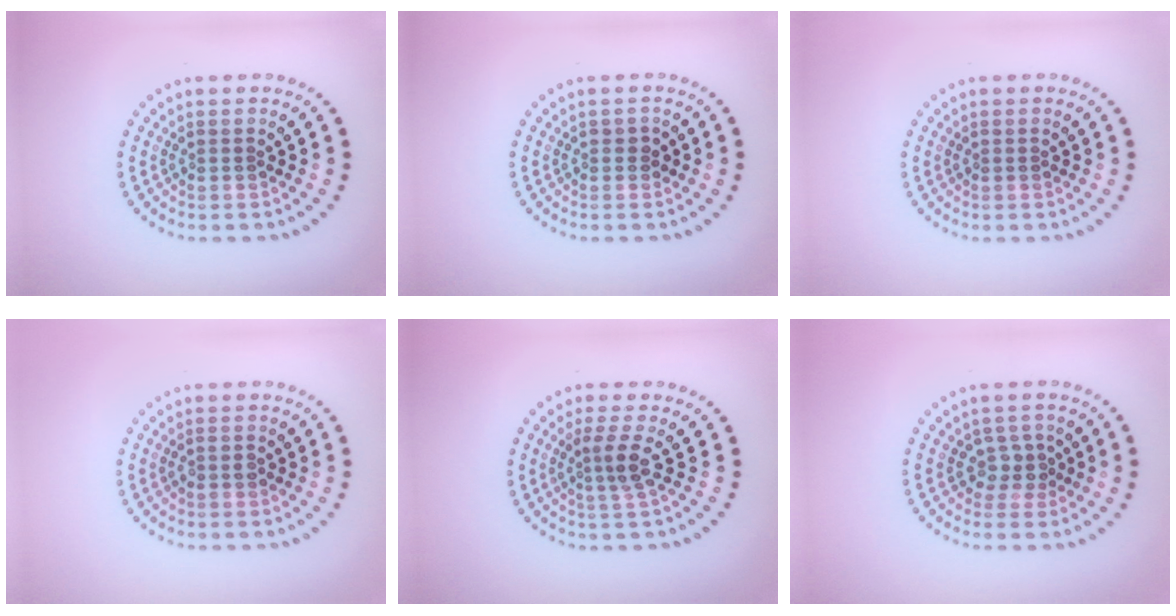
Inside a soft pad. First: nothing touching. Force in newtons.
{"total": 0.9, "press": 0.8, "slide": 0.3}
{"total": 0.0}
{"total": 0.9, "press": 0.8, "slide": 0.4}
{"total": 2.4, "press": 1.8, "slide": 1.6}
{"total": 2.0, "press": 1.6, "slide": 1.2}